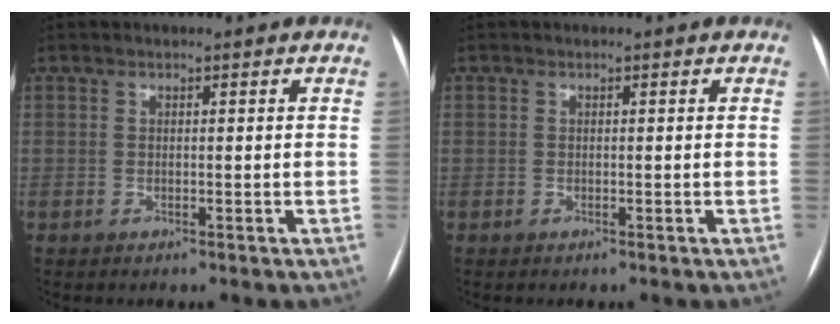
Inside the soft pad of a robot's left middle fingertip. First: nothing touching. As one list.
[{"total": 0.0}]